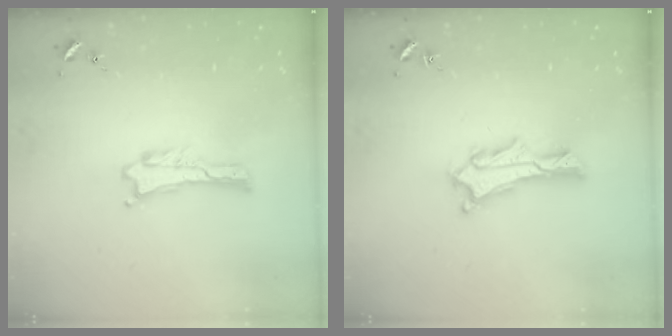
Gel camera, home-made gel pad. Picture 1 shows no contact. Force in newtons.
{"total": 2.7, "press": 2.7, "slide": 0.4}